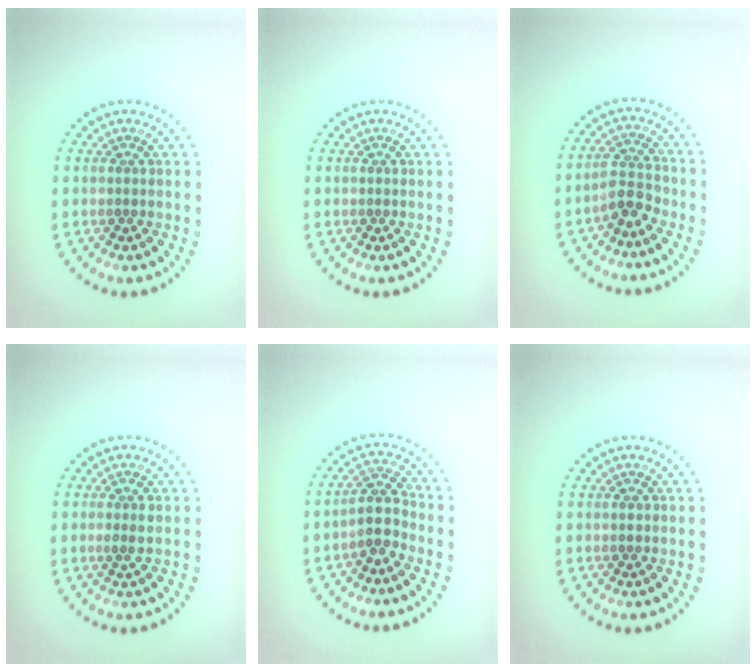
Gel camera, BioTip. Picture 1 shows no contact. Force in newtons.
{"total": 0.0}
{"total": 2.8, "press": 2.5, "slide": 1.2}
{"total": 1.4, "press": 1.3, "slide": 0.5}
{"total": 2.8, "press": 2.3, "slide": 1.6}
{"total": 0.8, "press": 0.8, "slide": 0.1}